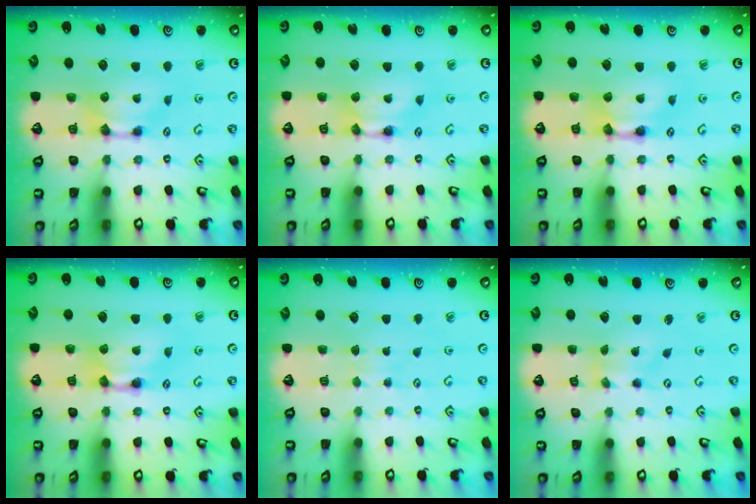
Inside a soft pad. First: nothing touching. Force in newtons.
{"total": 1.5, "press": 1.5, "slide": 0.2}
{"total": 2.2, "press": 2.2, "slide": 0.1}
{"total": 2.2, "press": 2.2, "slide": 0.1}
{"total": 3.3, "press": 3.3, "slide": 0.5}
{"total": 1.7, "press": 1.3, "slide": 1.1}